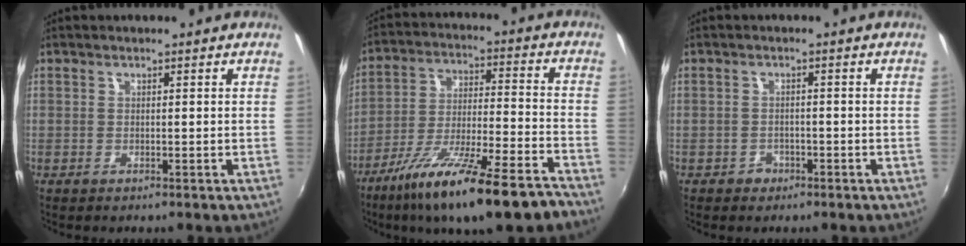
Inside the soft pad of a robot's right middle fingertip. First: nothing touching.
{"total": 20.9, "force": [-15.5, 2.3, 13.8], "torque": [-0.248, -0.050, -0.247]}
{"total": 2.1, "force": [-1.2, 1.7, 0.2], "torque": [-0.008, 0.001, -0.018]}